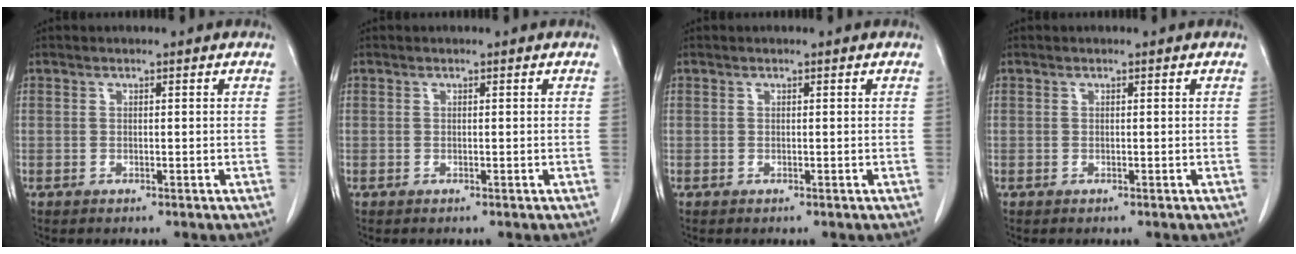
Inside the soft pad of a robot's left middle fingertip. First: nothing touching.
{"total": 0.0}
{"total": 0.0}
{"total": 0.0}